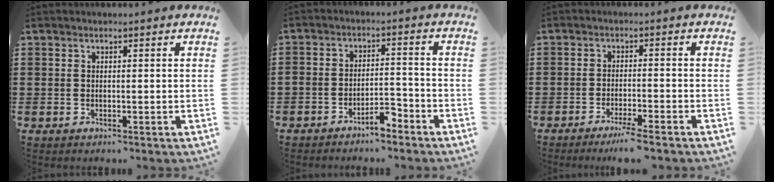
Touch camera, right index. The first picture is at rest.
{"total": 4.1, "force": [-3.7, 0.8, 1.6], "torque": [-0.026, 0.011, -0.073]}
{"total": 3.3, "force": [-2.8, -0.4, 1.6], "torque": [-0.034, -0.008, -0.055]}